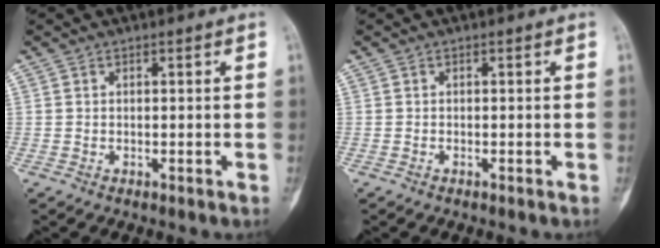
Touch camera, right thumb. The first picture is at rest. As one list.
[{"total": 0.0}]